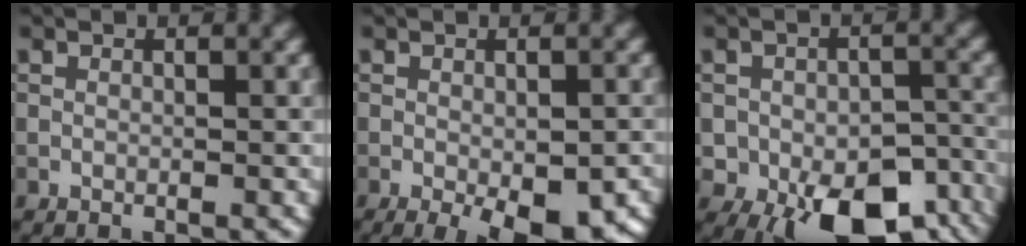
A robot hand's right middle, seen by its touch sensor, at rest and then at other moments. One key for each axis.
{"total": 6.5, "fx": -3.0, "fy": 2.1, "fz": 5.4, "tx": -0.069, "ty": -0.015, "tz": -0.030}
{"total": 12.9, "fx": -7.1, "fy": 7.0, "fz": 8.1, "tx": -0.116, "ty": -0.041, "tz": -0.086}